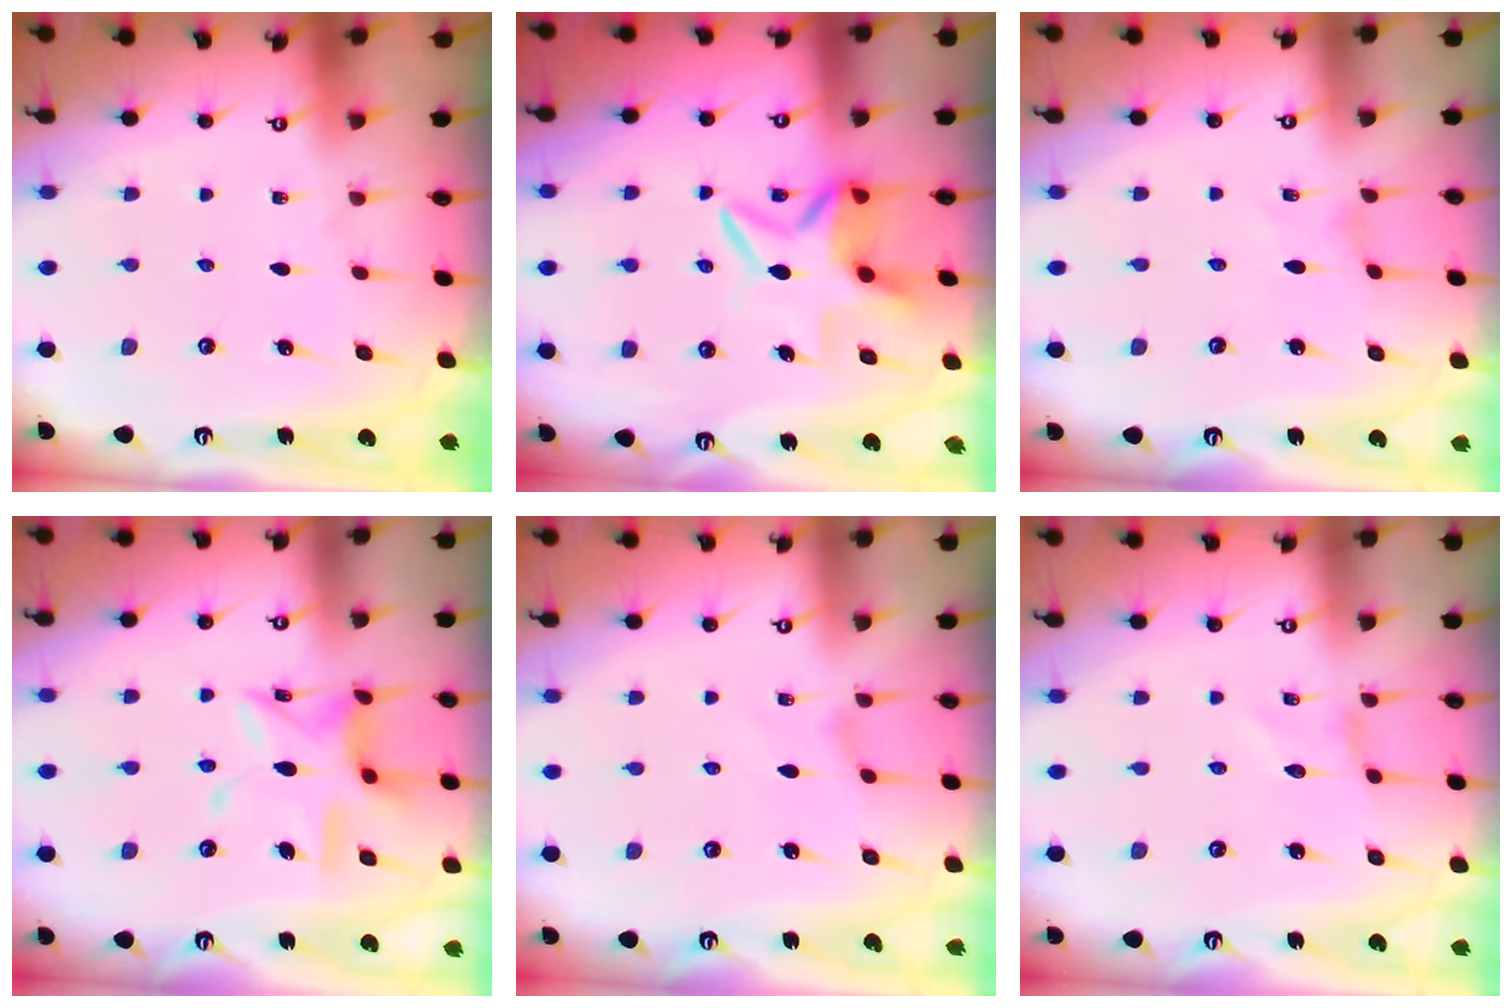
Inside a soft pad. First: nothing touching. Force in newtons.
{"total": 7.6, "press": 7.5, "slide": 1.1}
{"total": 0.0}
{"total": 12.8, "press": 12.8, "slide": 1.1}
{"total": 0.0}
{"total": 0.0}